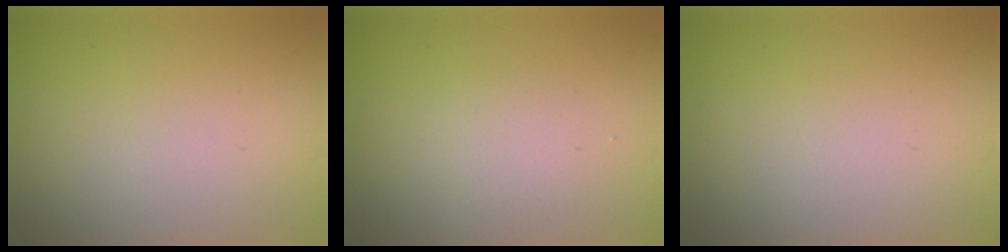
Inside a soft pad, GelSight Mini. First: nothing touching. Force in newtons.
{"total": 1.5, "press": 1.5, "slide": 0.1}
{"total": 0.0}